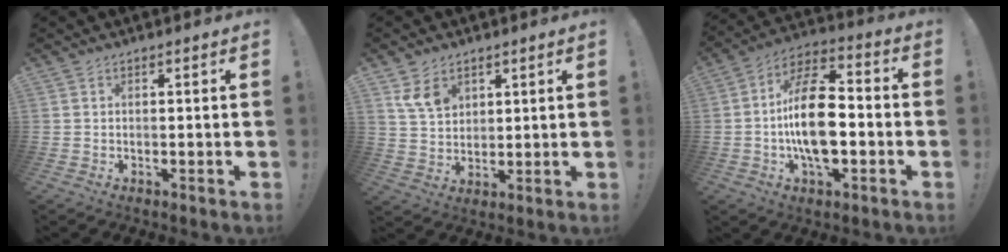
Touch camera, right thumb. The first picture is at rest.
{"total": 7.9, "force": [4.6, 5.5, 3.4], "torque": [-0.056, -0.015, 0.091]}
{"total": 17.8, "force": [-2.9, 9.3, 14.9], "torque": [-0.271, 0.012, -0.052]}